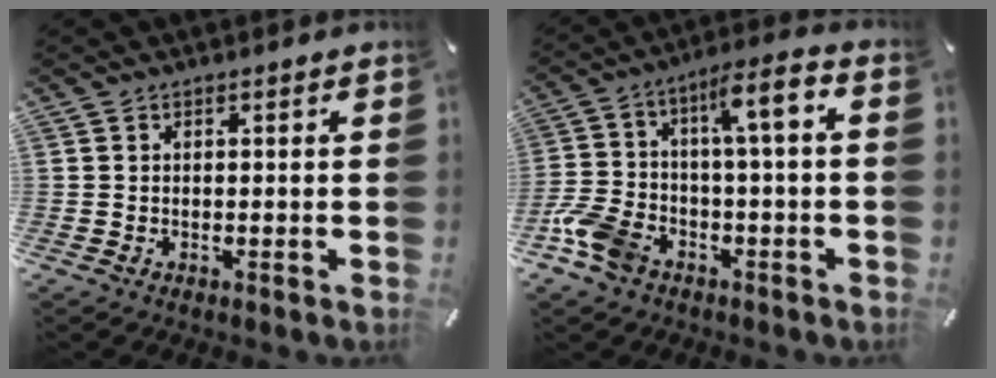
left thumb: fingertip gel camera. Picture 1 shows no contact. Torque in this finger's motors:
{"motor_torque": [1.08, 3.13, 0.76, 0.75, 0.24]}